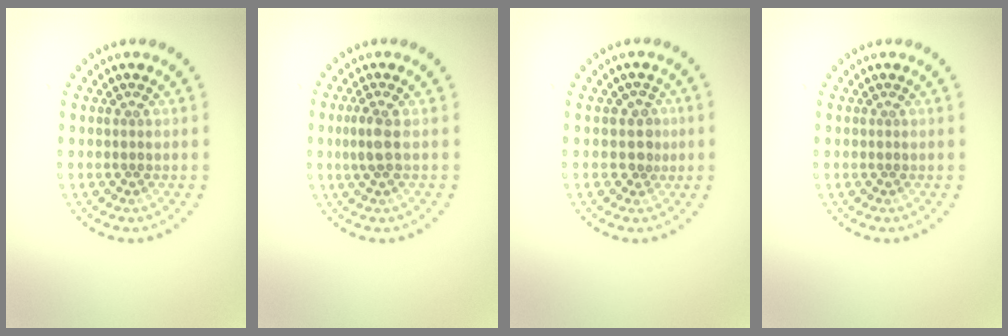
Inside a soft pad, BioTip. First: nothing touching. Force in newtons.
{"total": 1.7, "press": 1.6, "slide": 0.7}
{"total": 1.8, "press": 1.4, "slide": 1.2}
{"total": 0.0}